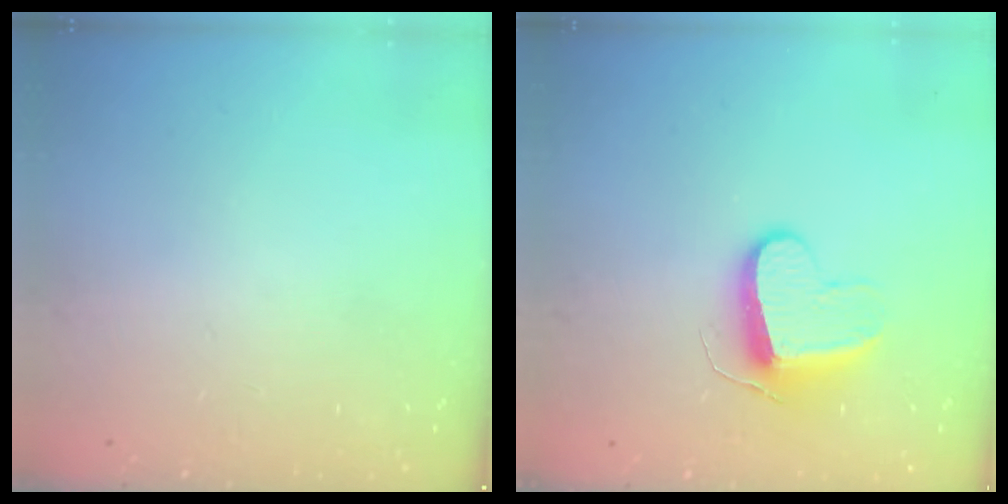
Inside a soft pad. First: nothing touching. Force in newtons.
{"total": 9.7, "press": 9.7, "slide": 0.4}